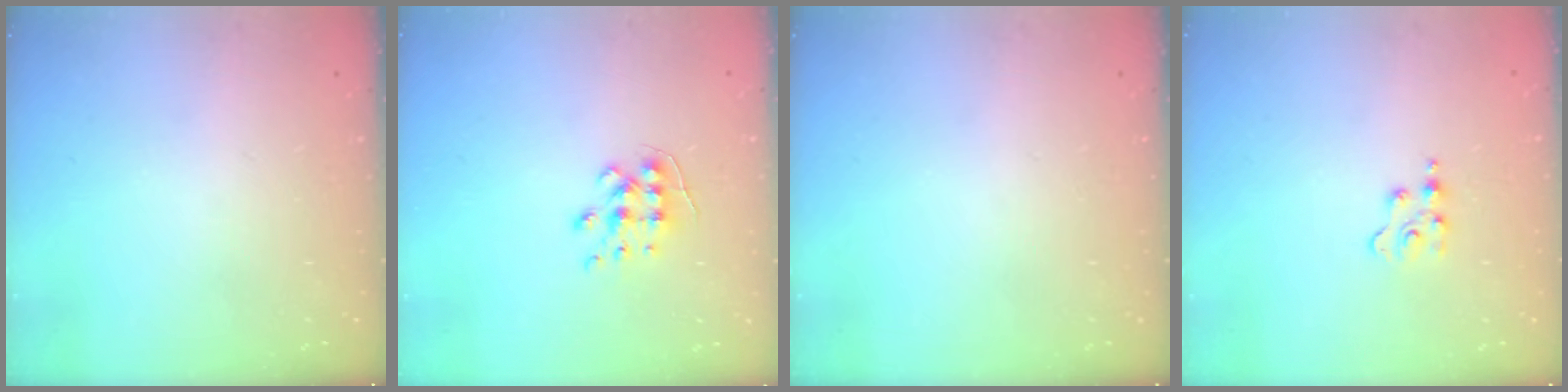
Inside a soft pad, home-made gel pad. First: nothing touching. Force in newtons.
{"total": 7.4, "press": 7.4, "slide": 0.6}
{"total": 0.0}
{"total": 2.3, "press": 2.3, "slide": 0.3}